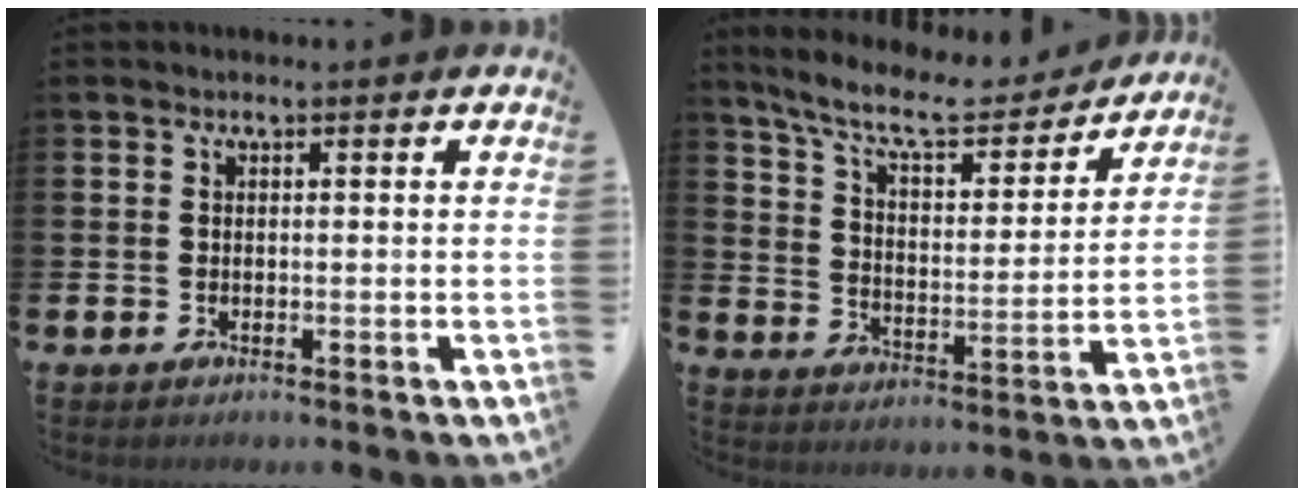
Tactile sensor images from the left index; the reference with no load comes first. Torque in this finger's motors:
{"motor_torque": [0.20, -0.20, 0.06, 0.06]}